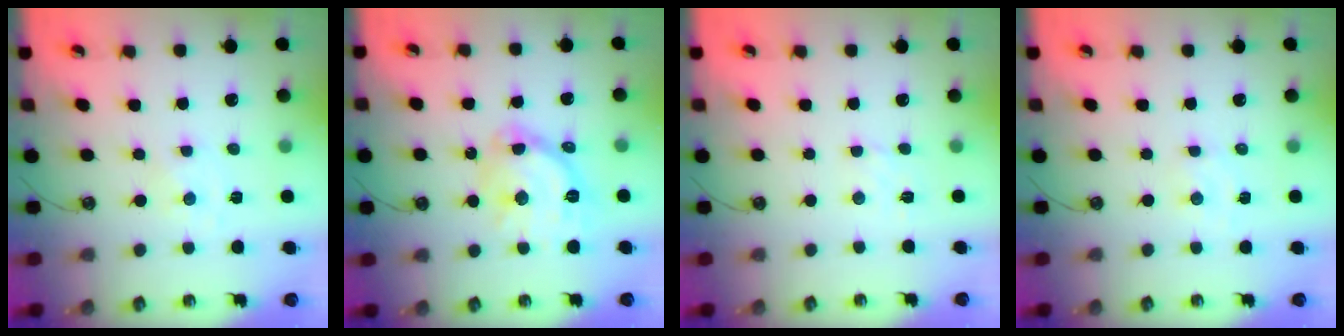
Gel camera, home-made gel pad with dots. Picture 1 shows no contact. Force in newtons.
{"total": 15.7, "press": 15.6, "slide": 1.7}
{"total": 2.9, "press": 2.8, "slide": 0.6}
{"total": 1.9, "press": 1.9, "slide": 0.3}